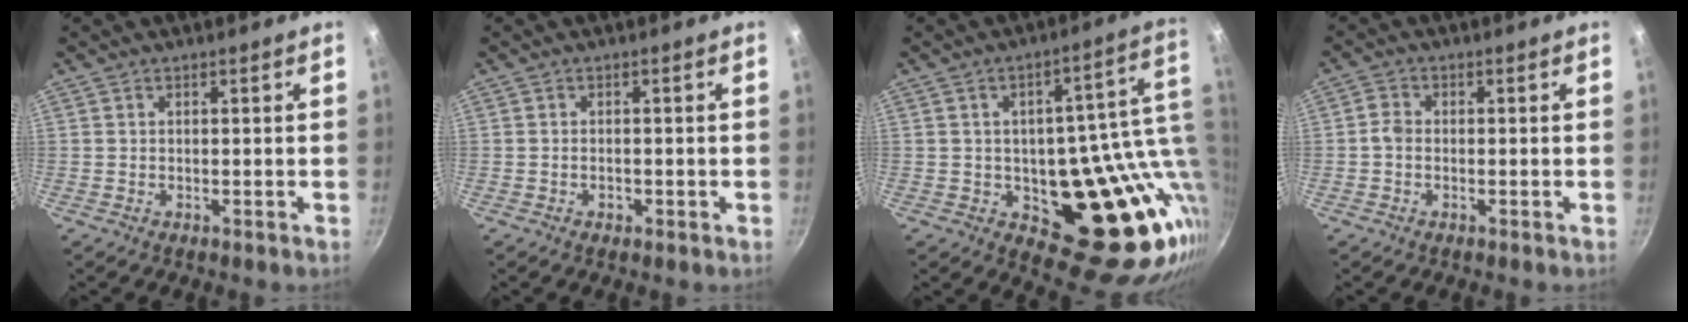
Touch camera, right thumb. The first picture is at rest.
{"total": 1.1, "force": [-0.6, 0.7, 0.7], "torque": [-0.010, 0.001, -0.008]}
{"total": 22.9, "force": [0.0, 13.0, 18.8], "torque": [-0.192, -0.017, 0.018]}
{"total": 2.3, "force": [-0.5, 1.8, 1.3], "torque": [-0.024, 0.013, -0.015]}